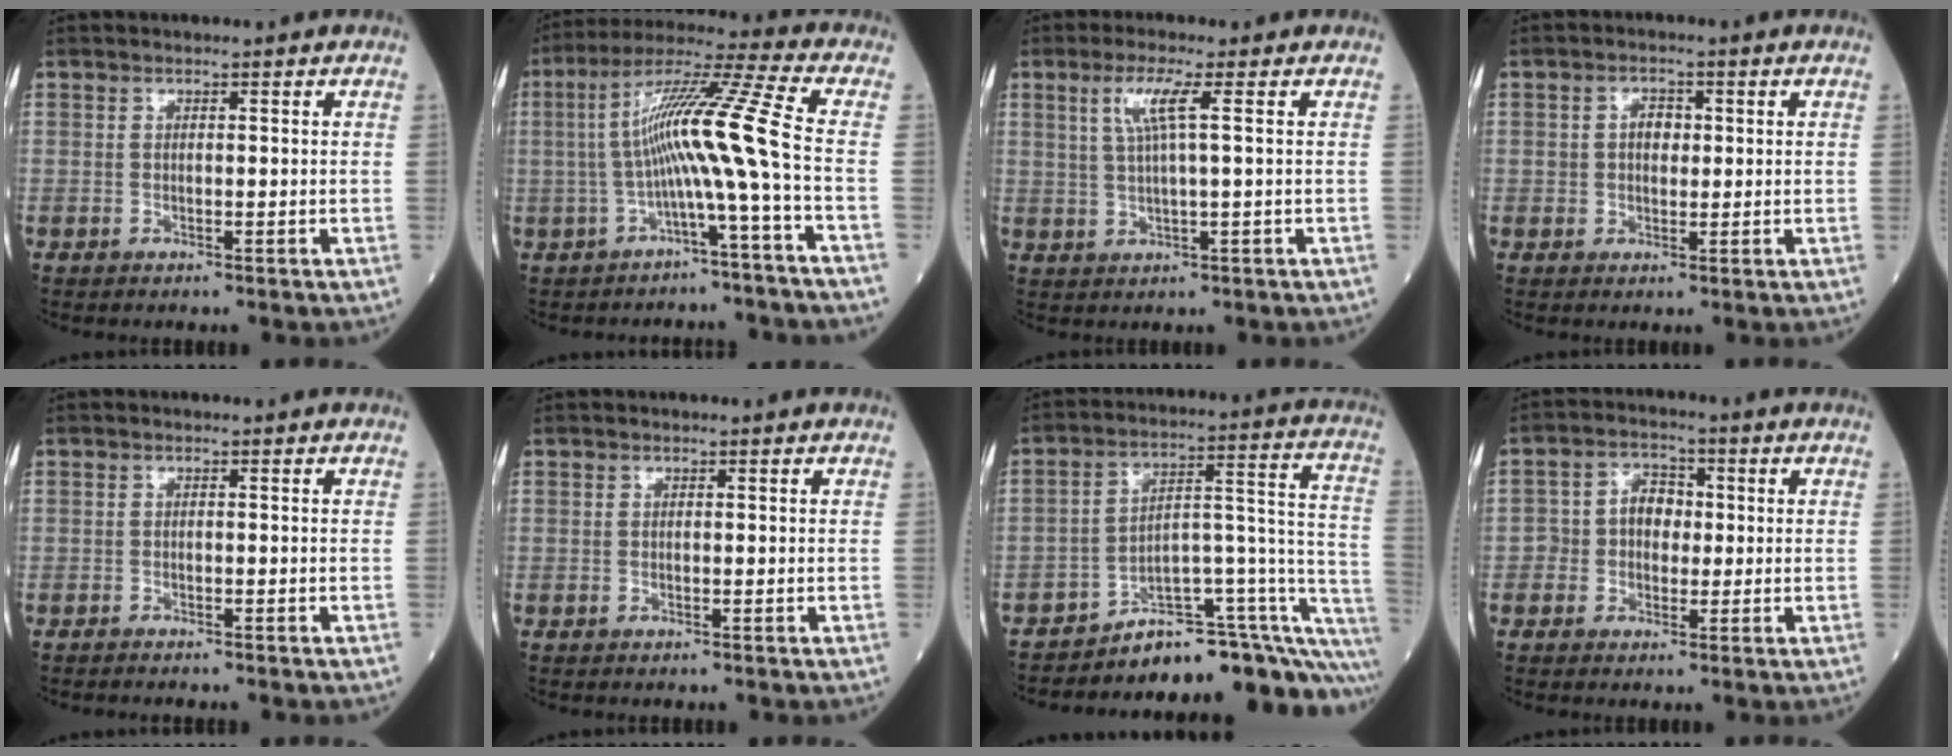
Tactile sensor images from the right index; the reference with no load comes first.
{"total": 11.8, "force": [-1.9, -2.0, 11.5], "torque": [-0.211, 0.035, -0.036]}
{"total": 4.6, "force": [1.6, -0.2, 4.4], "torque": [-0.091, 0.005, 0.033]}
{"total": 3.0, "force": [0.4, 2.1, 2.2], "torque": [-0.038, 0.010, 0.009]}
{"total": 1.4, "force": [-1.3, 0.1, 0.5], "torque": [-0.009, -0.001, -0.017]}
{"total": 0.0}
{"total": 18.7, "force": [-17.4, 3.0, 6.2], "torque": [-0.001, 0.082, -0.242]}
{"total": 5.4, "force": [0.0, 4.0, 3.6], "torque": [-0.065, 0.023, -0.002]}